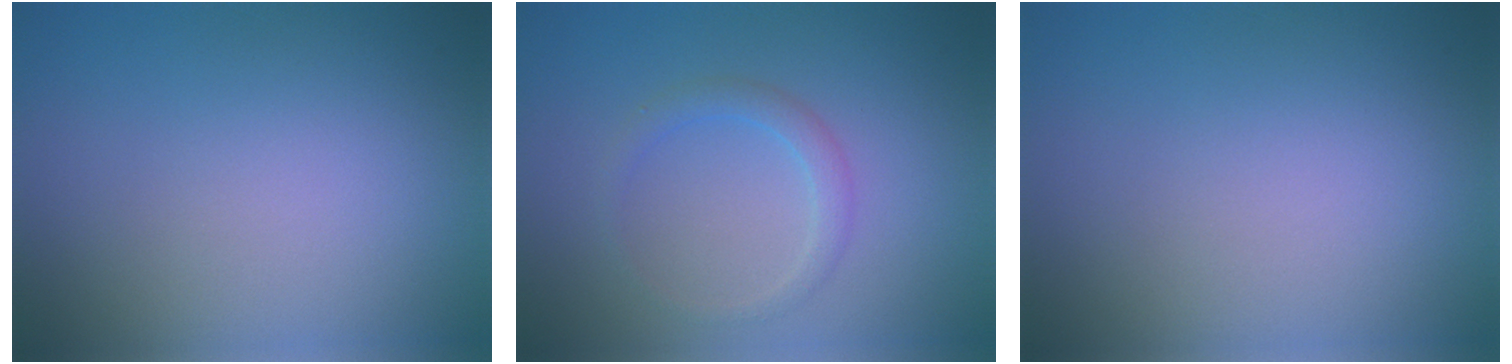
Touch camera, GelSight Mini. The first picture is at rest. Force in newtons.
{"total": 1.6, "press": 1.6, "slide": 0.1}
{"total": 0.0}